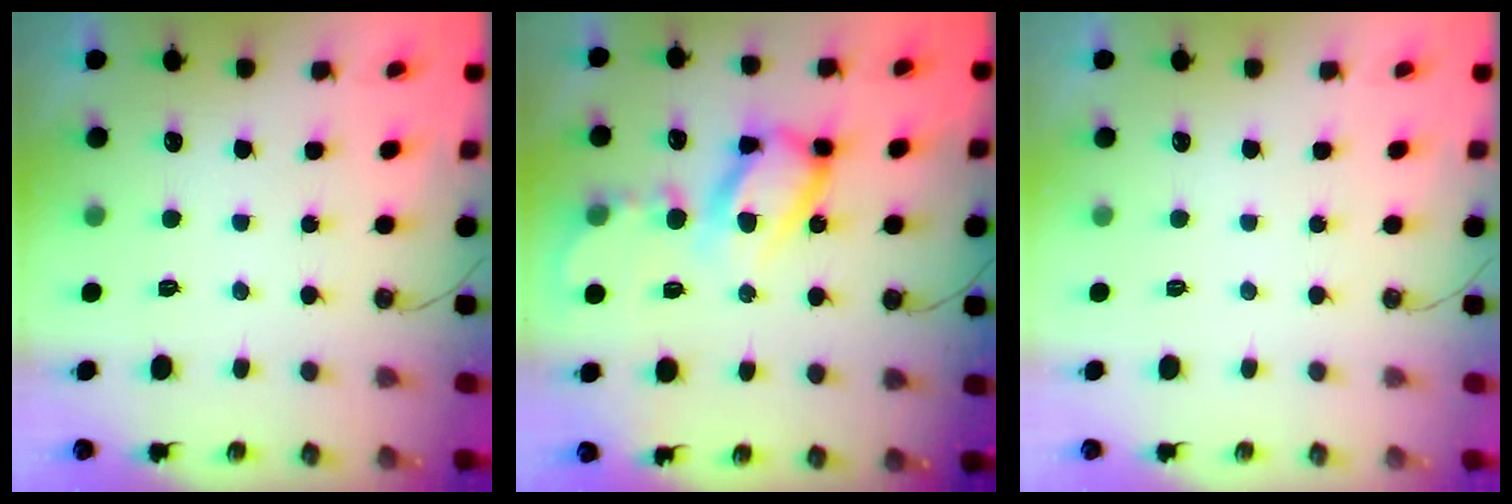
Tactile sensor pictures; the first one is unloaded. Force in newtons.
{"total": 14.7, "press": 14.6, "slide": 1.2}
{"total": 0.0}